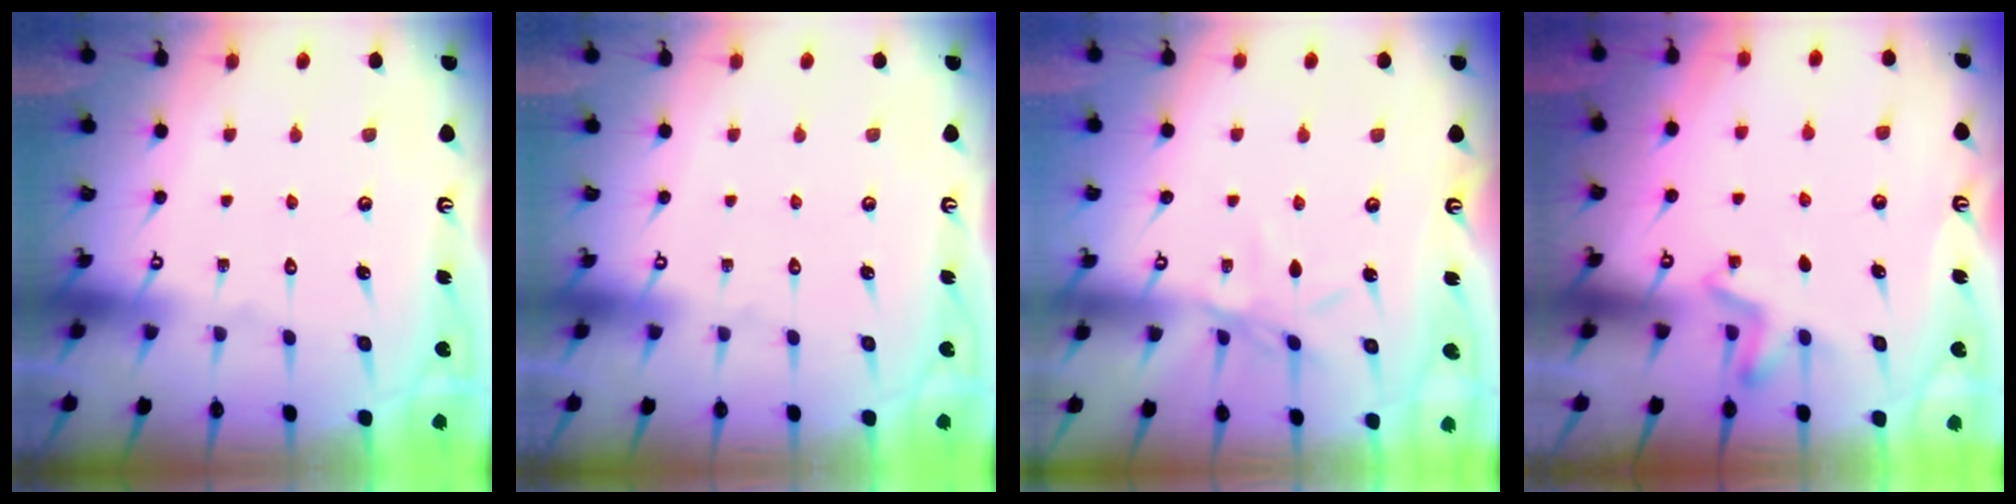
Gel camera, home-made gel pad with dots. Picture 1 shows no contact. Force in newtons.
{"total": 0.0}
{"total": 6.7, "press": 6.6, "slide": 0.5}
{"total": 3.3, "press": 2.9, "slide": 1.4}